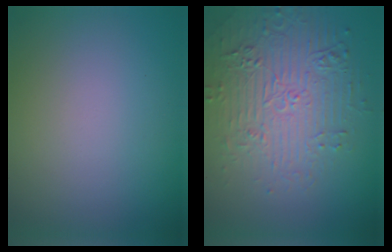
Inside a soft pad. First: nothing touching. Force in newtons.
{"total": 6.0, "press": 4.8, "slide": 3.6}